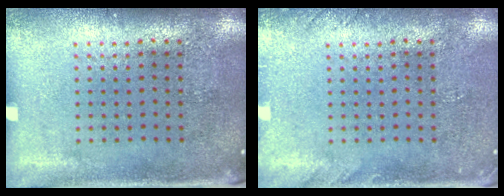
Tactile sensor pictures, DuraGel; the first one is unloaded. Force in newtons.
{"total": 1.2, "press": 1.2, "slide": 0.1}